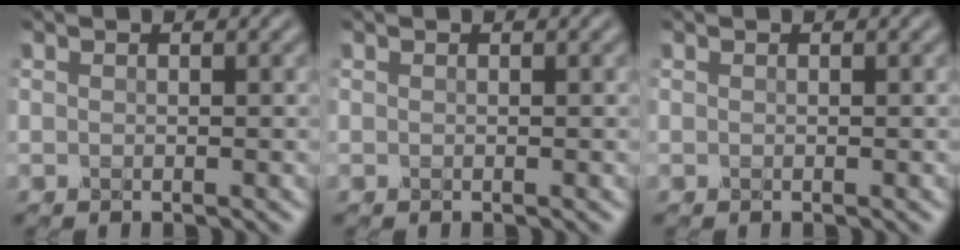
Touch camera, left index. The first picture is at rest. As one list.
[{"total": 0.0}, {"total": 0.0}]